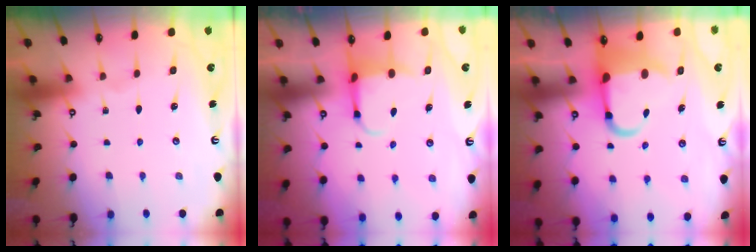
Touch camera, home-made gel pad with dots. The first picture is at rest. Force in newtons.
{"total": 3.8, "press": 3.7, "slide": 1.1}
{"total": 6.7, "press": 6.5, "slide": 1.6}